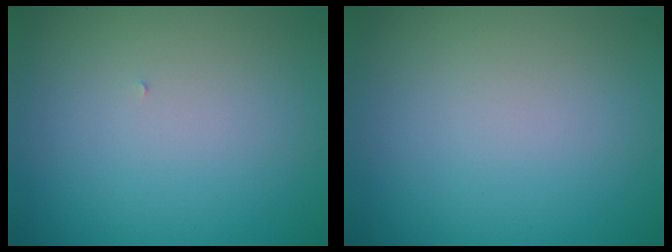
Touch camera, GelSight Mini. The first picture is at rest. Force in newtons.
{"total": 0.0}